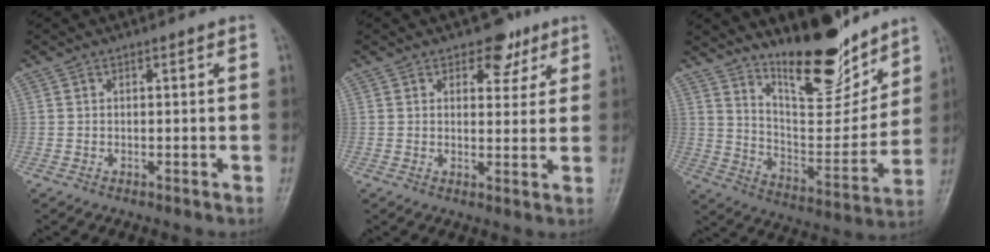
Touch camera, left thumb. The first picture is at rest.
{"total": 5.4, "force": [3.4, 3.4, 2.5], "torque": [-0.002, -0.016, 0.044]}
{"total": 16.7, "force": [13.1, 5.2, 9.0], "torque": [-0.098, -0.103, 0.225]}